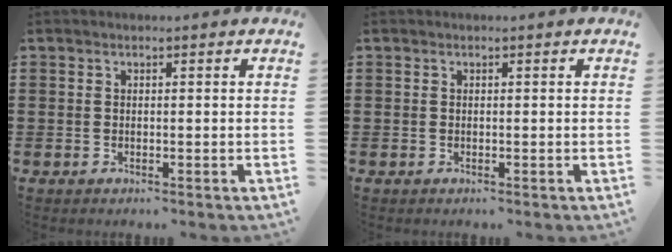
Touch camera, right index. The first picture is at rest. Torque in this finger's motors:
{"motor_torque": [0.99, 1.03, 0.00, 0.01]}